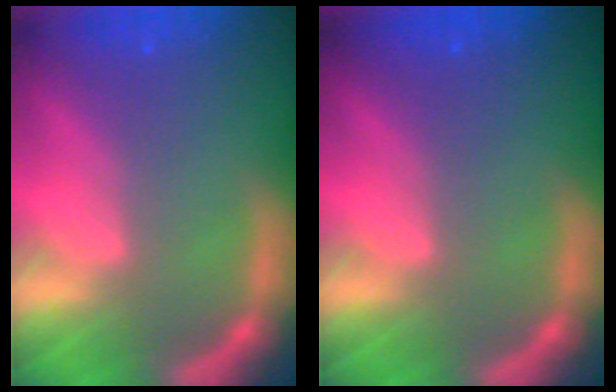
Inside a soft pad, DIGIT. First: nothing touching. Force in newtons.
{"total": 0.0}